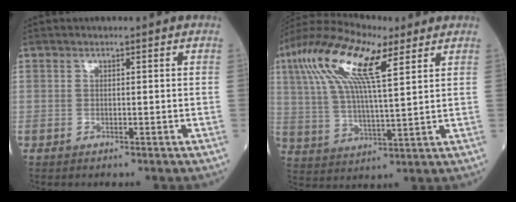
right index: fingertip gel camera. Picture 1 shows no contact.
{"total": 15.6, "force": [7.4, 3.5, 13.3], "torque": [-0.271, 0.026, 0.132]}